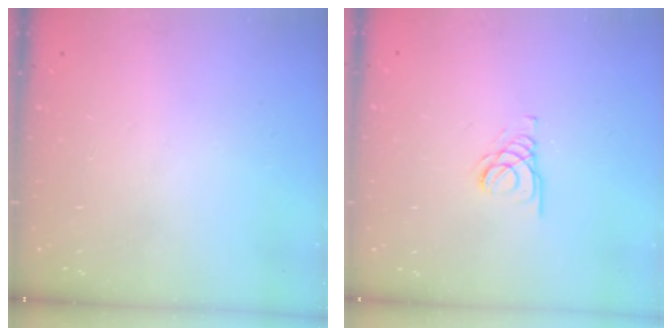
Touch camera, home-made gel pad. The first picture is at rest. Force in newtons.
{"total": 2.1, "press": 2.1, "slide": 0.2}